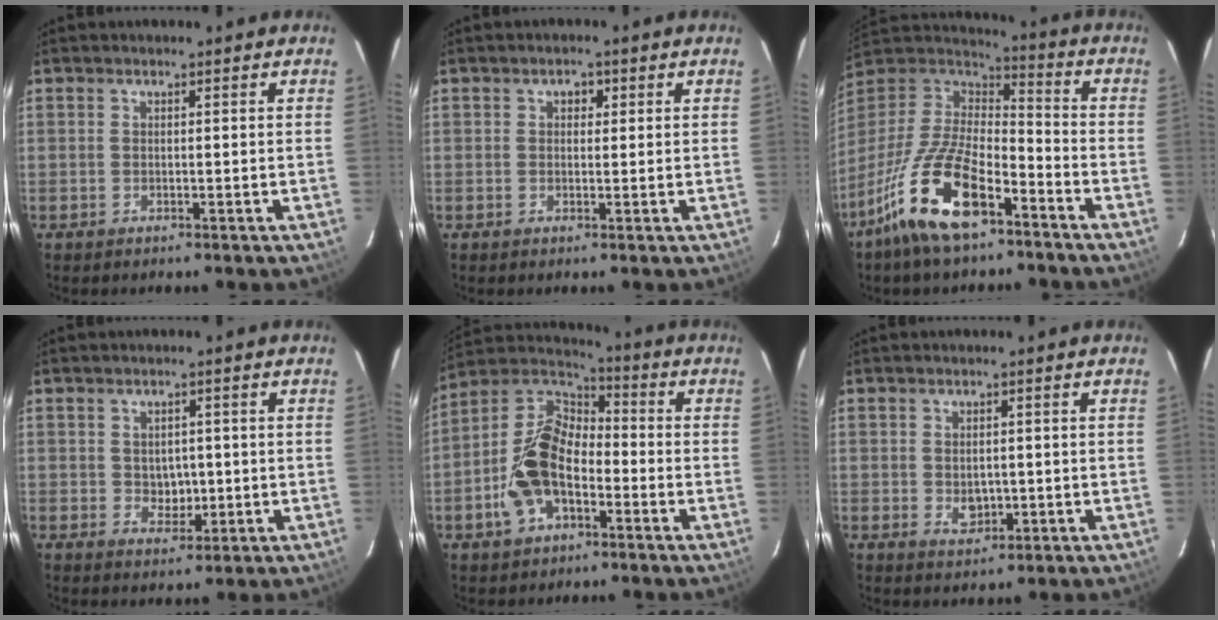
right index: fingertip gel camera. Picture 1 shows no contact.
{"total": 1.7, "force": [0.5, 1.5, 0.8], "torque": [-0.008, 0.008, 0.007]}
{"total": 19.0, "force": [-11.4, 7.4, 13.2], "torque": [-0.274, -0.023, -0.215]}
{"total": 3.6, "force": [0.1, 3.1, 1.7], "torque": [-0.026, 0.004, 0.007]}
{"total": 13.6, "force": [-4.6, 8.5, 9.7], "torque": [-0.203, 0.021, -0.088]}
{"total": 3.3, "force": [-0.3, 2.7, 2.0], "torque": [-0.032, -0.003, 0.001]}